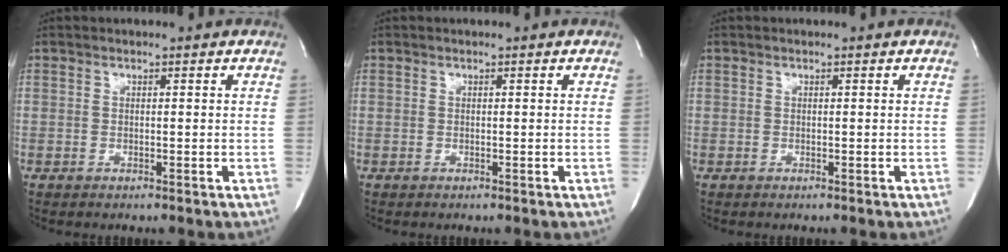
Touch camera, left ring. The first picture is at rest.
{"total": 0.0}
{"total": 0.0}